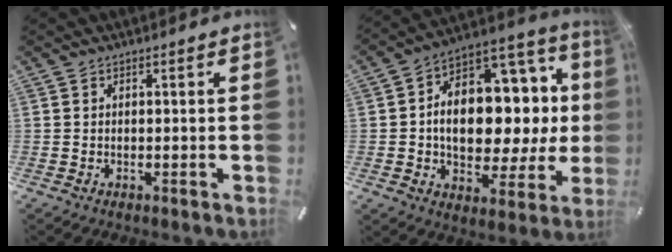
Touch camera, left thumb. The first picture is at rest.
{"total": 16.4, "force": [0.2, 11.3, 11.9], "torque": [-0.186, -0.021, 0.008]}